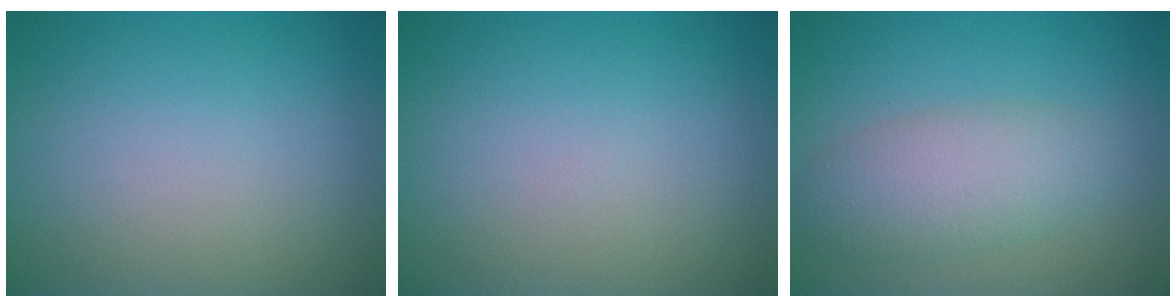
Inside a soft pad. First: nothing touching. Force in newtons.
{"total": 0.0}
{"total": 4.2, "press": 4.2, "slide": 0.2}